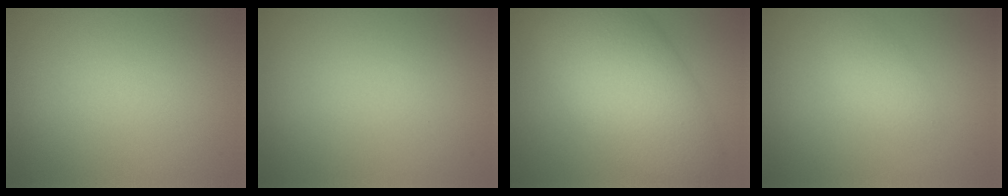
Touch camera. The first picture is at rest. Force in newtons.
{"total": 0.0}
{"total": 10.3, "press": 10.3, "slide": 0.4}
{"total": 1.7, "press": 1.7, "slide": 0.1}